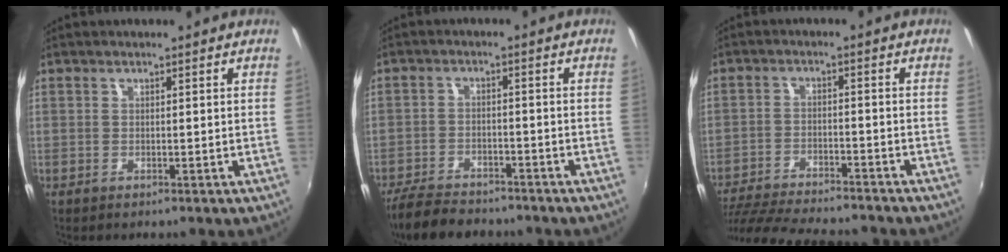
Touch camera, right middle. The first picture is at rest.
{"total": 10.2, "force": [-8.8, 3.4, 4.0], "torque": [-0.108, -0.014, -0.145]}
{"total": 18.1, "force": [-15.9, 3.3, 7.9], "torque": [-0.166, -0.026, -0.248]}